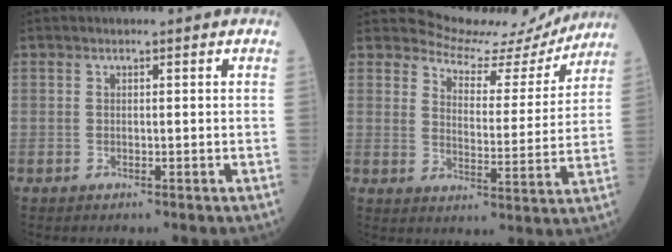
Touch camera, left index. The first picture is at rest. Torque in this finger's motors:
{"motor_torque": [0.76, -0.90, 0.03, -0.01]}